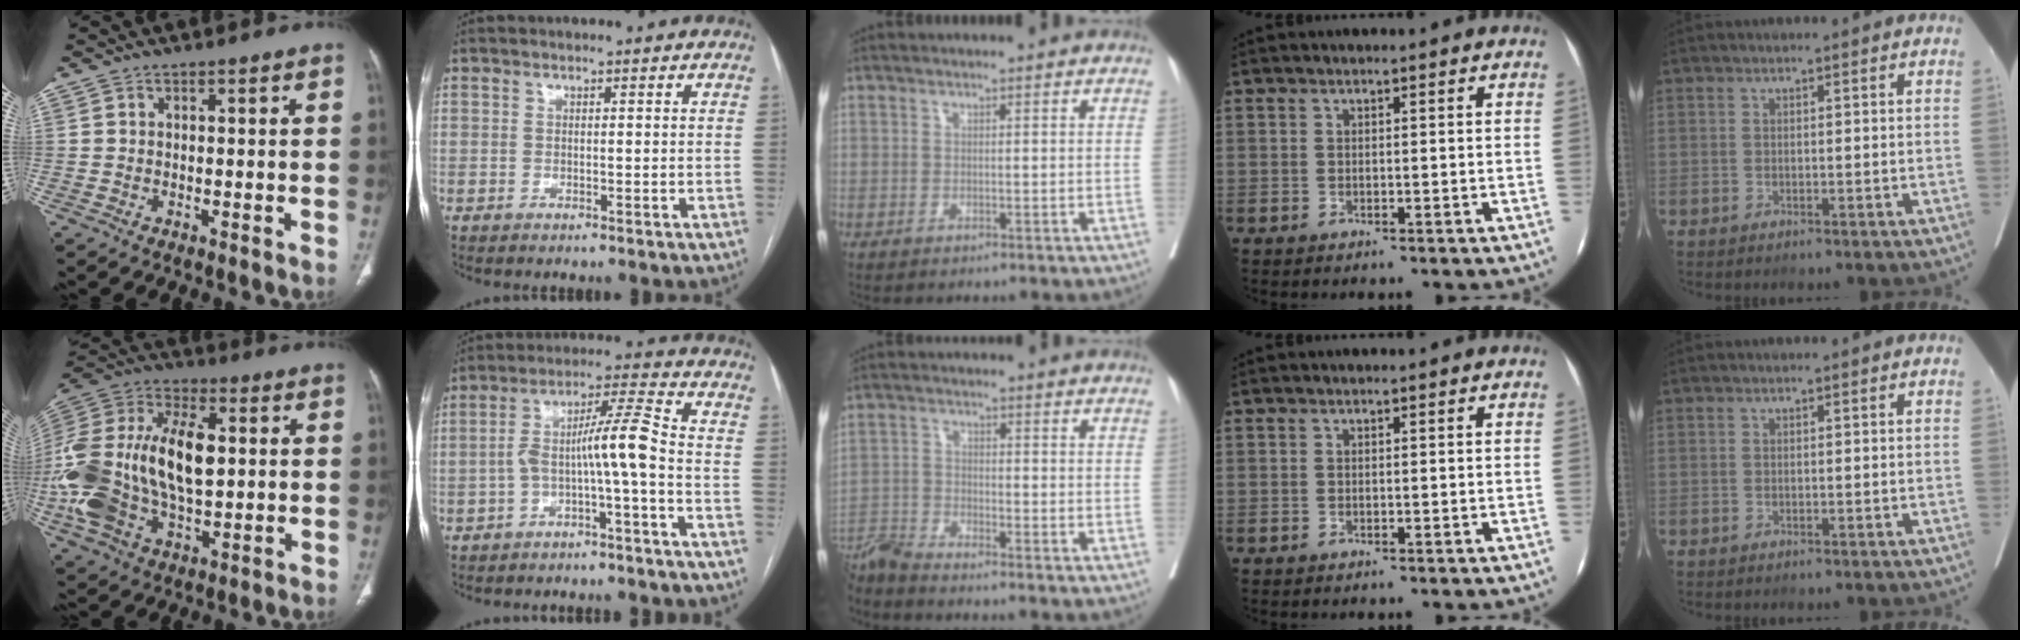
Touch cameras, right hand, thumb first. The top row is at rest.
{"thumb": {"total": 28.2, "force": [0.3, 16.2, 23.0], "torque": [-0.505, 0.015, 0.012]}, "index": {"total": 8.0, "force": [-2.4, -0.4, 7.7], "torque": [-0.132, 0.032, -0.040]}, "middle": {"total": 6.2, "force": [-5.9, -1.3, 1.2], "torque": [-0.019, -0.011, -0.115]}}